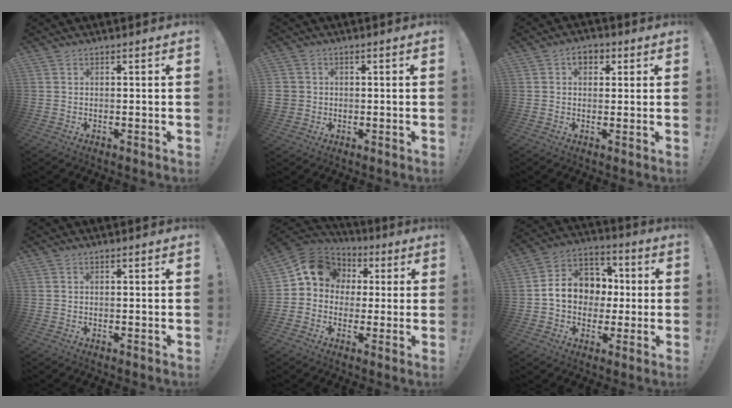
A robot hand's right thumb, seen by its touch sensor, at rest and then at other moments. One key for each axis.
{"total": 3.5, "fx": 0.3, "fy": 3.4, "fz": 1.0, "tx": -0.021, "ty": 0.001, "tz": 0.006}
{"total": 4.7, "fx": 1.5, "fy": 3.5, "fz": 2.7, "tx": -0.026, "ty": 0.001, "tz": 0.024}
{"total": 0.0}
{"total": 12.9, "fx": 3.1, "fy": 11.0, "fz": 6.1, "tx": -0.079, "ty": 0.001, "tz": 0.065}
{"total": 13.1, "fx": 0.0, "fy": 11.5, "fz": 6.3, "tx": -0.084, "ty": 0.011, "tz": 0.010}